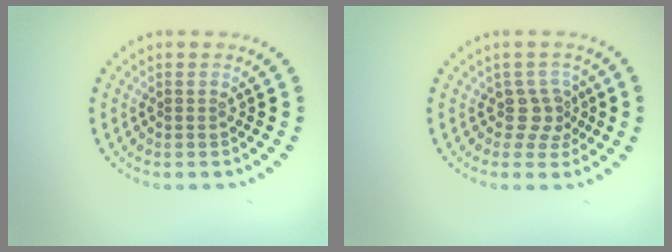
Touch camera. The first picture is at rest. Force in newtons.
{"total": 2.3, "press": 1.6, "slide": 1.6}